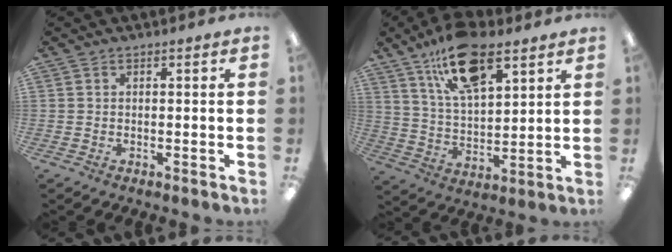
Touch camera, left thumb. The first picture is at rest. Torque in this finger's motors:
{"motor_torque": [0.54, 0.43, 1.39, -0.82, 0.11]}